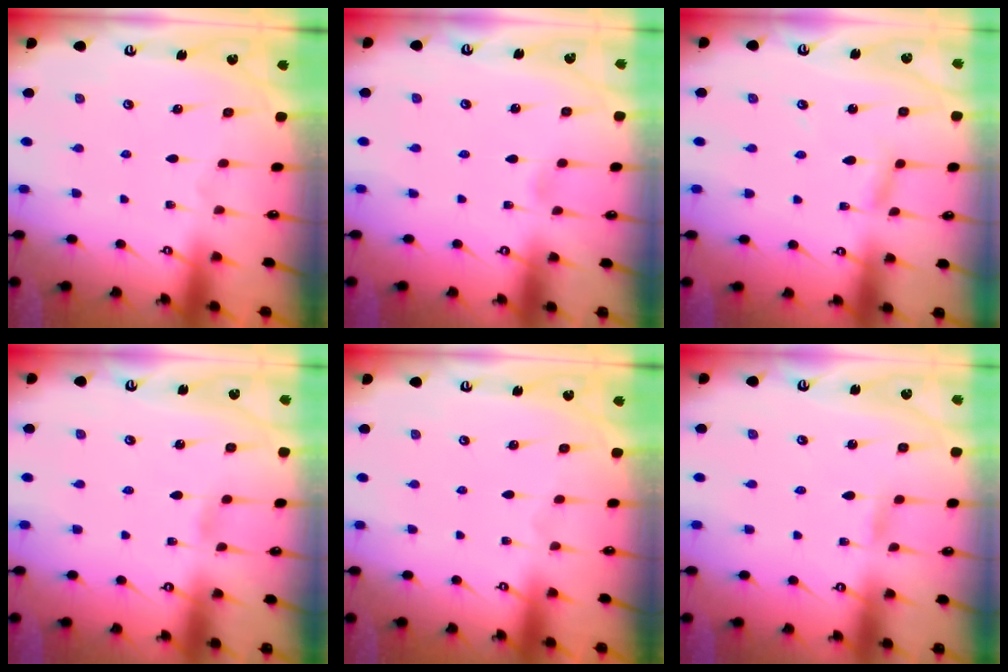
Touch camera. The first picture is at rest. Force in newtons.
{"total": 2.0, "press": 2.0, "slide": 0.3}
{"total": 2.7, "press": 2.7, "slide": 0.2}
{"total": 1.9, "press": 1.9, "slide": 0.2}
{"total": 0.0}
{"total": 1.7, "press": 1.7, "slide": 0.1}